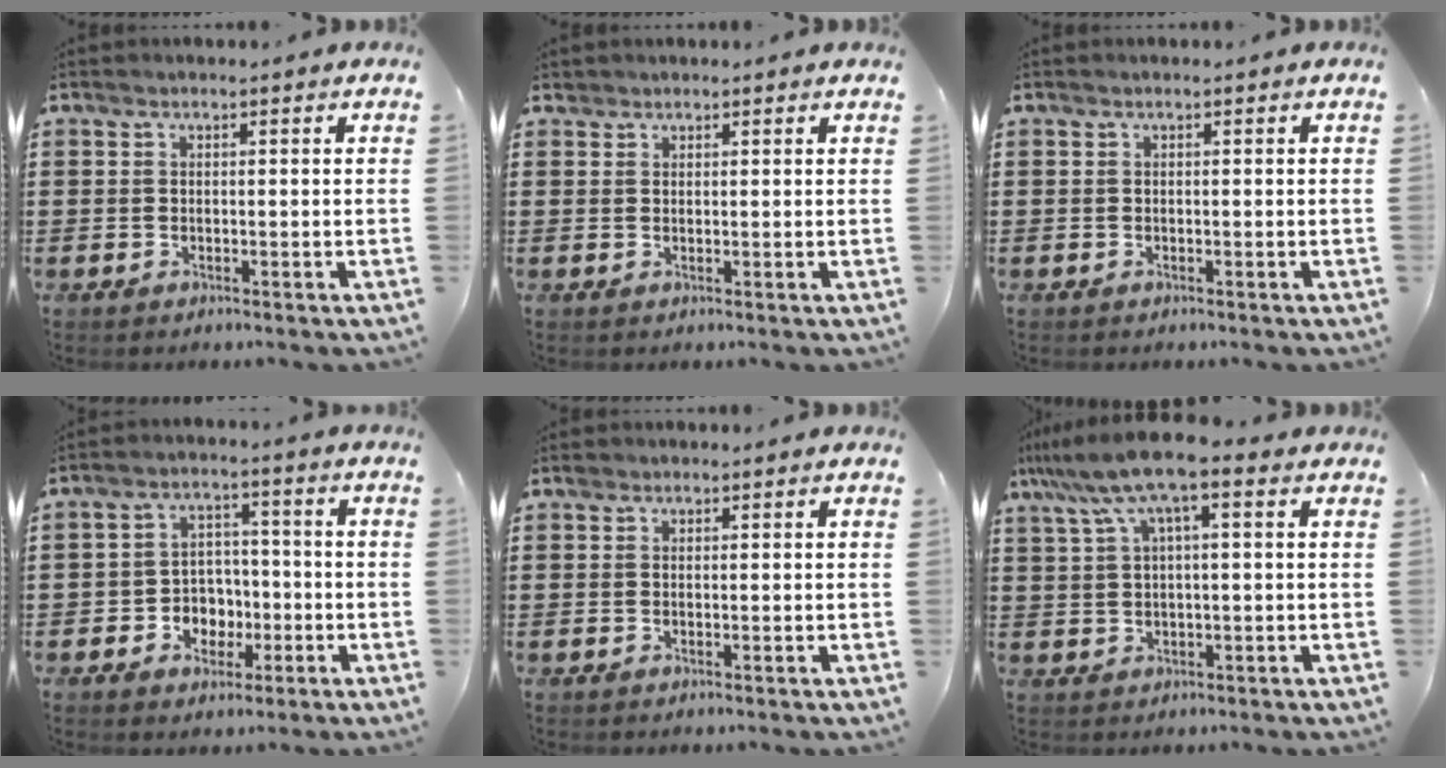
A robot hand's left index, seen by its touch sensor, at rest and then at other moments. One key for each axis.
{"total": 1.3, "fx": 1.1, "fy": 0.6, "fz": 0.2, "tx": -0.006, "ty": 0.003, "tz": 0.022}
{"total": 0.0}
{"total": 5.0, "fx": -1.7, "fy": 4.4, "fz": 1.5, "tx": -0.031, "ty": 0.011, "tz": -0.034}
{"total": 0.7, "fx": 0.5, "fy": 0.5, "fz": 0.2, "tx": -0.005, "ty": 0.003, "tz": 0.010}
{"total": 7.5, "fx": 3.5, "fy": 1.1, "fz": 6.5, "tx": -0.139, "ty": -0.008, "tz": 0.058}